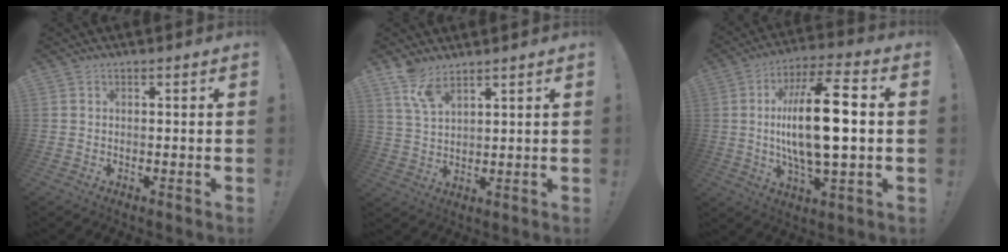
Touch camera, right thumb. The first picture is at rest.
{"total": 7.1, "force": [5.5, 2.2, 3.9], "torque": [-0.078, -0.028, 0.103]}
{"total": 20.5, "force": [0.5, 6.6, 19.4], "torque": [-0.364, -0.002, -0.007]}